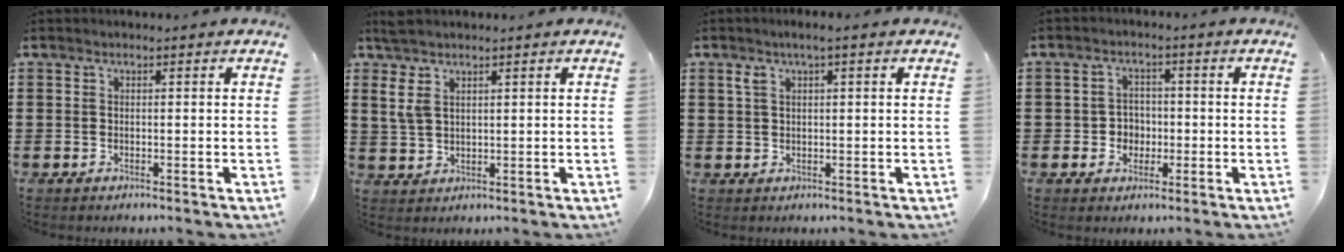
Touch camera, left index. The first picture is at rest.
{"total": 3.6, "force": [2.1, 1.2, 2.8], "torque": [-0.066, 0.001, 0.035]}
{"total": 2.3, "force": [0.6, 0.6, 2.1], "torque": [-0.041, 0.004, 0.009]}
{"total": 3.2, "force": [-0.8, 2.9, 1.1], "torque": [-0.031, 0.005, -0.020]}